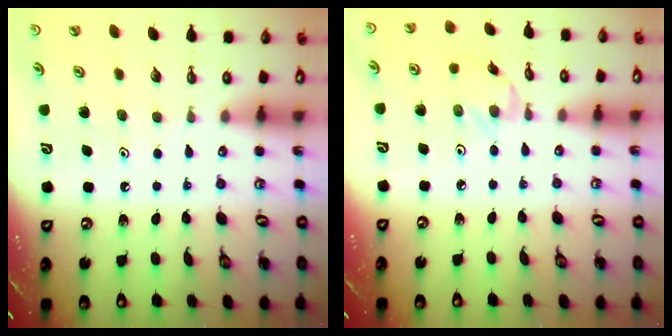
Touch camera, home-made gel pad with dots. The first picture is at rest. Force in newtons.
{"total": 1.0, "press": 1.0, "slide": 0.3}